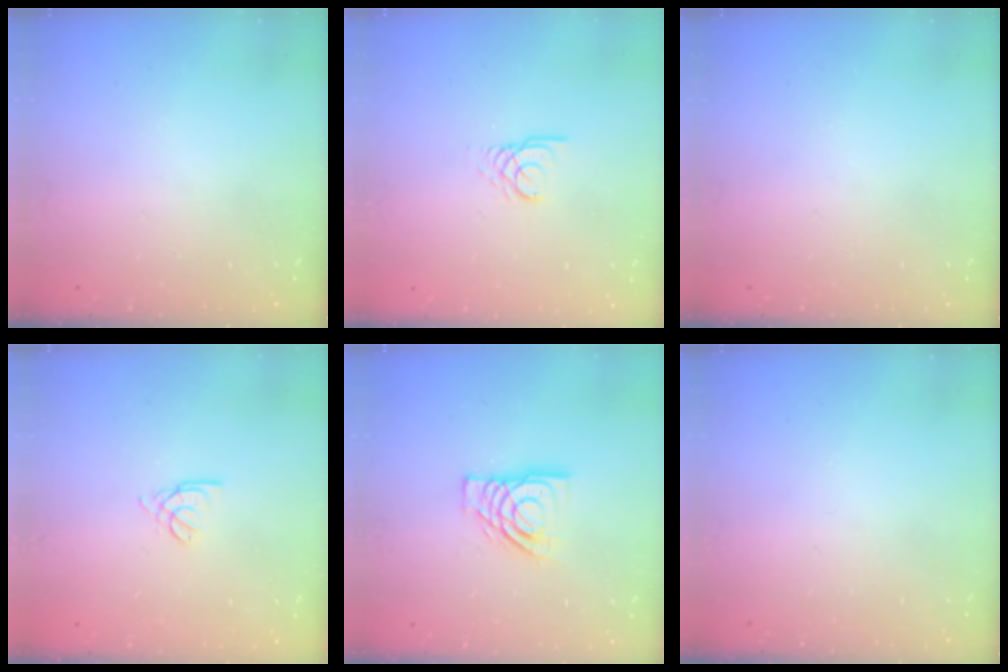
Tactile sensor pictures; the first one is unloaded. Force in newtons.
{"total": 2.6, "press": 2.6, "slide": 0.1}
{"total": 0.0}
{"total": 2.5, "press": 2.5, "slide": 0.5}
{"total": 12.6, "press": 12.6, "slide": 1.6}
{"total": 0.0}